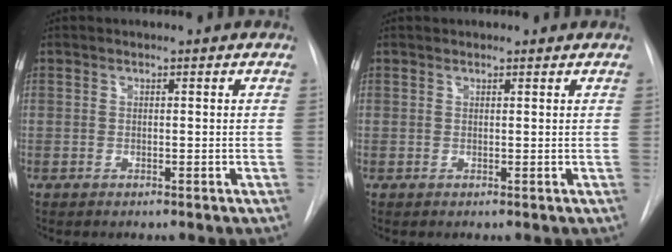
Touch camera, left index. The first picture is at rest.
{"total": 0.9, "force": [0.8, 0.3, 0.0], "torque": [-0.005, 0.010, 0.014]}